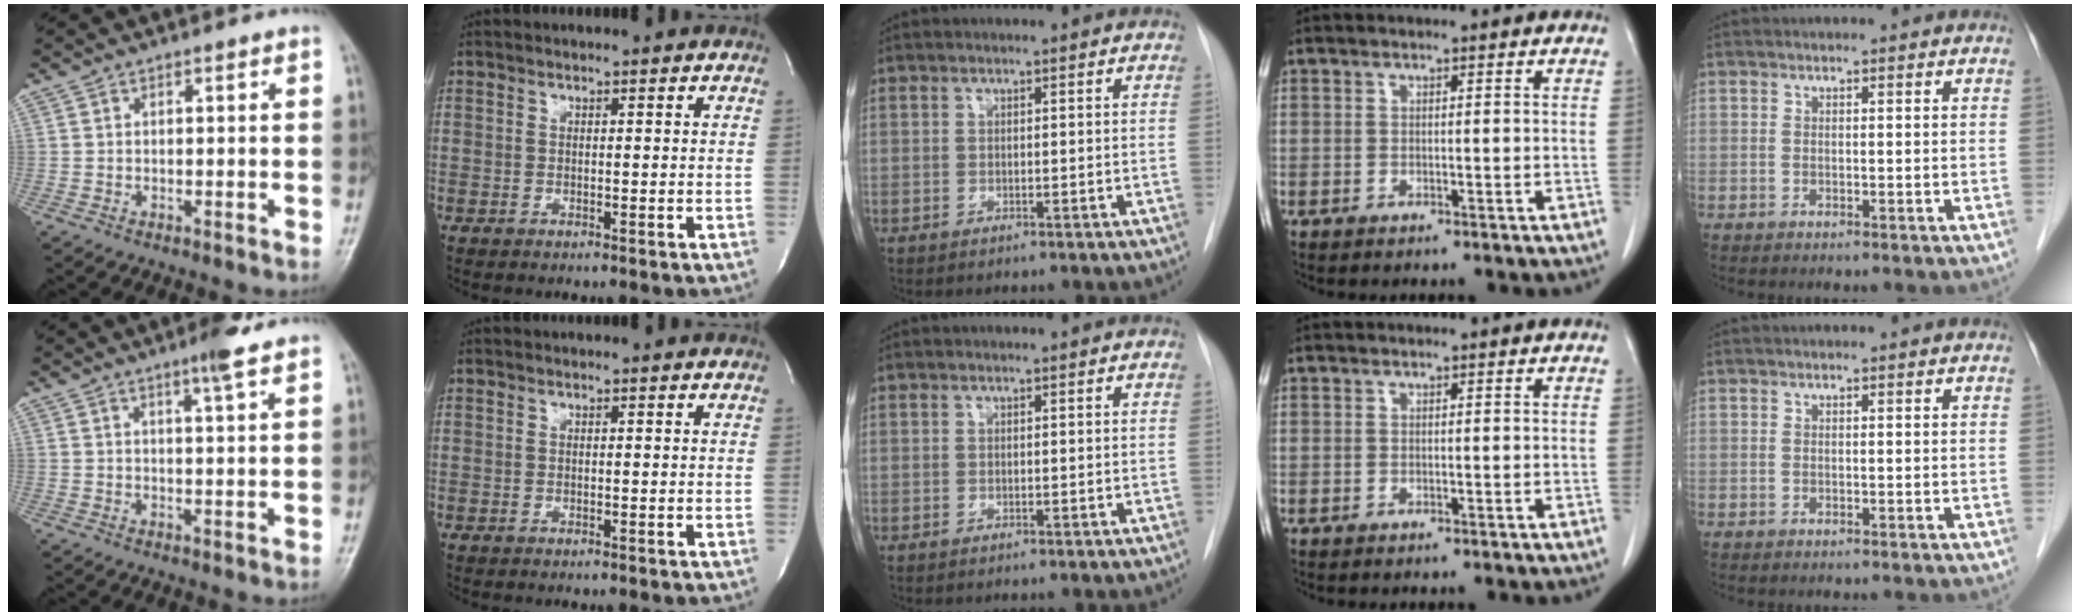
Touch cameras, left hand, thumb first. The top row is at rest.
{"thumb": {"total": 4.1, "force": [2.9, 0.3, 2.9], "torque": [-0.045, -0.016, 0.045]}}